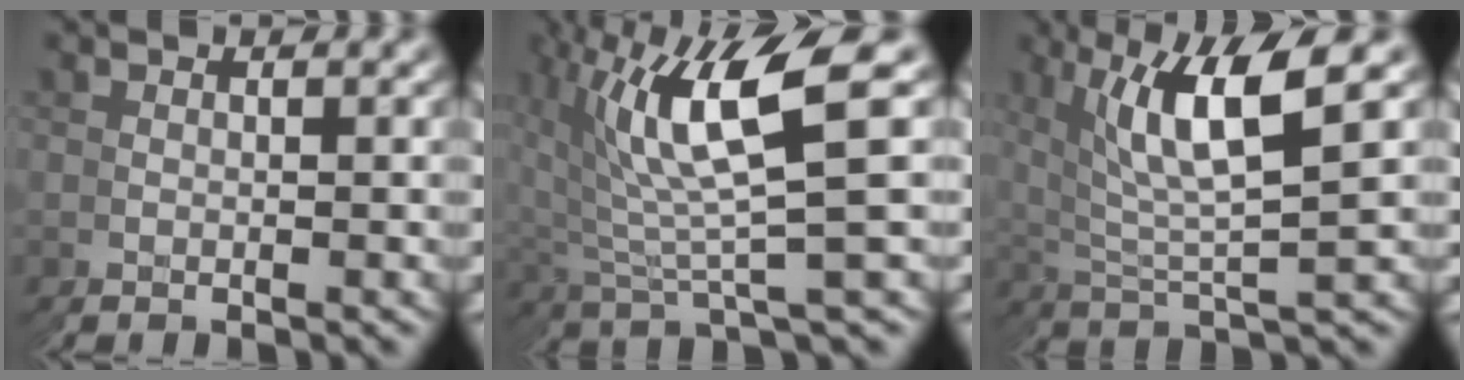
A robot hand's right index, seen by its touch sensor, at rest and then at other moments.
{"total": 7.7, "force": [1.7, 4.0, 6.4], "torque": [-0.123, 0.003, 0.030]}
{"total": 6.1, "force": [2.5, 2.8, 4.8], "torque": [-0.105, 0.006, 0.046]}